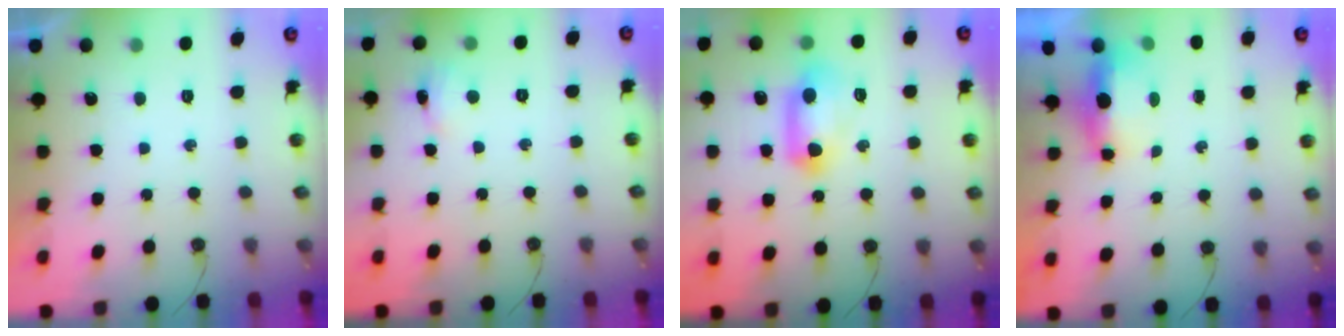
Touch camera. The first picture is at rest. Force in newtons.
{"total": 3.1, "press": 3.1, "slide": 0.5}
{"total": 10.8, "press": 10.7, "slide": 1.3}
{"total": 5.1, "press": 4.9, "slide": 1.3}